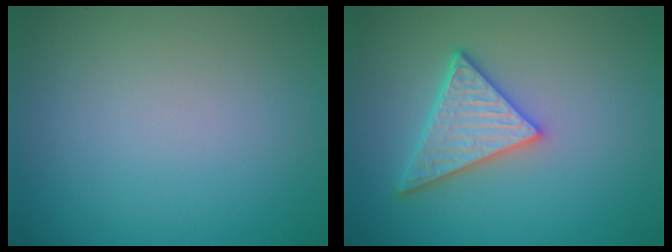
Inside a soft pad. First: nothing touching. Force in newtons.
{"total": 4.1, "press": 3.8, "slide": 1.6}